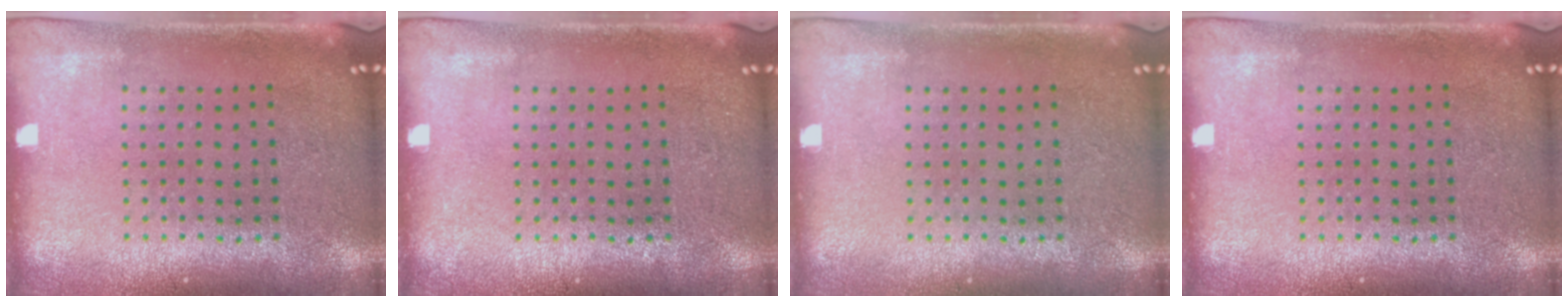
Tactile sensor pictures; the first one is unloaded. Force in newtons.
{"total": 0.0}
{"total": 0.0}
{"total": 0.0}